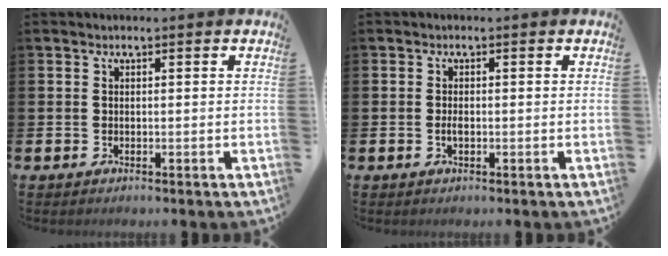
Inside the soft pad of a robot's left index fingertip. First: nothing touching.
{"total": 1.1, "force": [-0.2, 0.5, 1.0], "torque": [-0.014, -0.002, -0.006]}